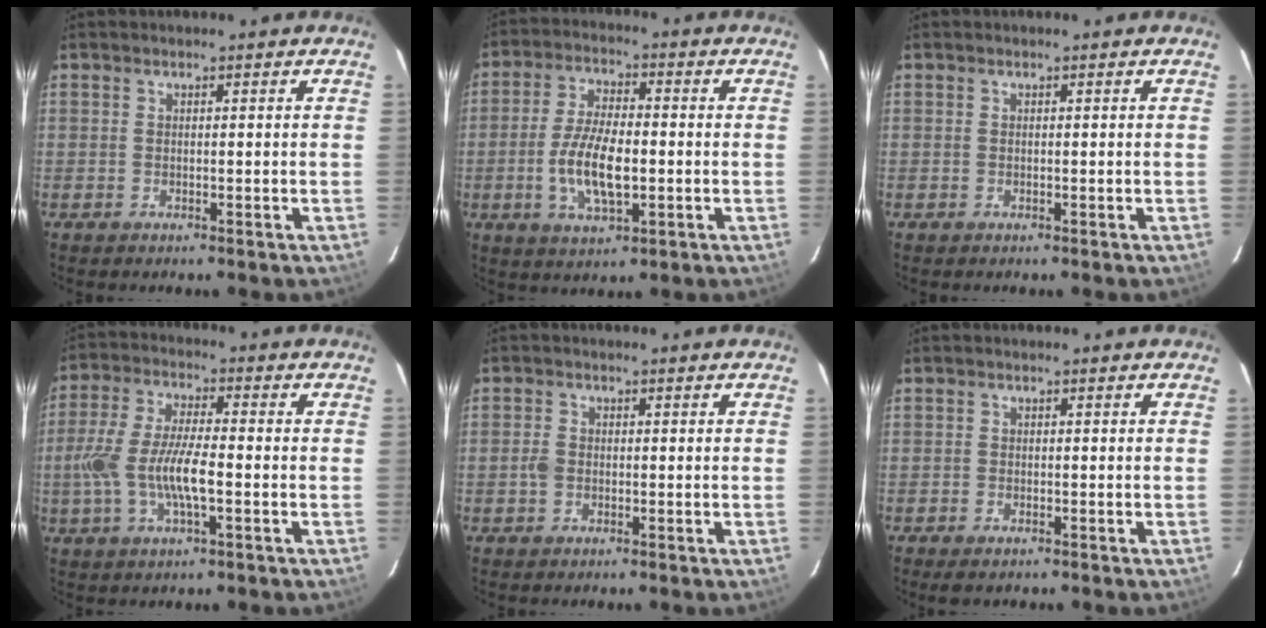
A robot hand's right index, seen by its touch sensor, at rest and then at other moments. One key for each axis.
{"total": 10.5, "fx": -2.1, "fy": 4.2, "fz": 9.4, "tx": -0.188, "ty": -0.003, "tz": -0.037}
{"total": 0.0}
{"total": 11.2, "fx": -2.5, "fy": 3.2, "fz": 10.4, "tx": -0.219, "ty": -0.002, "tz": -0.050}
{"total": 2.0, "fx": -0.6, "fy": 1.6, "fz": 1.1, "tx": -0.025, "ty": 0.004, "tz": -0.012}
{"total": 1.8, "fx": -1.3, "fy": 0.9, "fz": 0.9, "tx": -0.019, "ty": -0.004, "tz": -0.024}